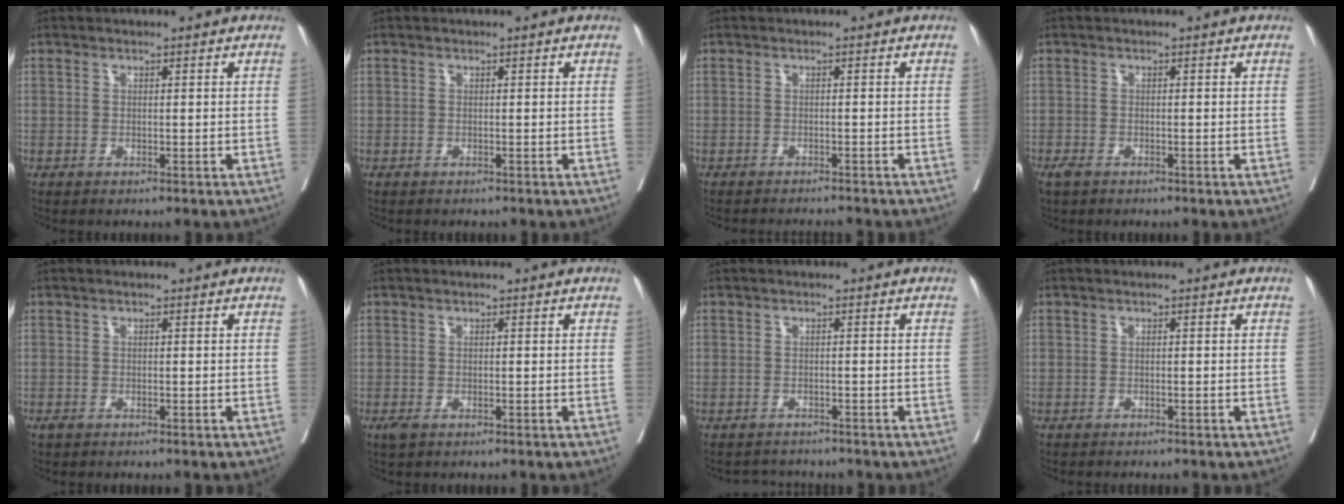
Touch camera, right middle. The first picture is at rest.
{"total": 0.7, "force": [-0.6, 0.2, 0.1], "torque": [-0.011, -0.001, -0.011]}
{"total": 5.3, "force": [-5.2, -0.2, 1.1], "torque": [-0.007, -0.008, -0.065]}
{"total": 1.7, "force": [-1.3, 0.8, 0.9], "torque": [-0.021, -0.004, -0.020]}
{"total": 0.6, "force": [-0.4, 0.3, 0.3], "torque": [-0.011, -0.002, -0.006]}
{"total": 0.8, "force": [-0.5, 0.4, 0.5], "torque": [-0.013, -0.002, -0.006]}
{"total": 2.2, "force": [-2.1, 0.4, -0.6], "torque": [0.011, -0.007, -0.032]}
{"total": 1.1, "force": [-1.0, 0.1, 0.3], "torque": [-0.014, -0.005, -0.013]}